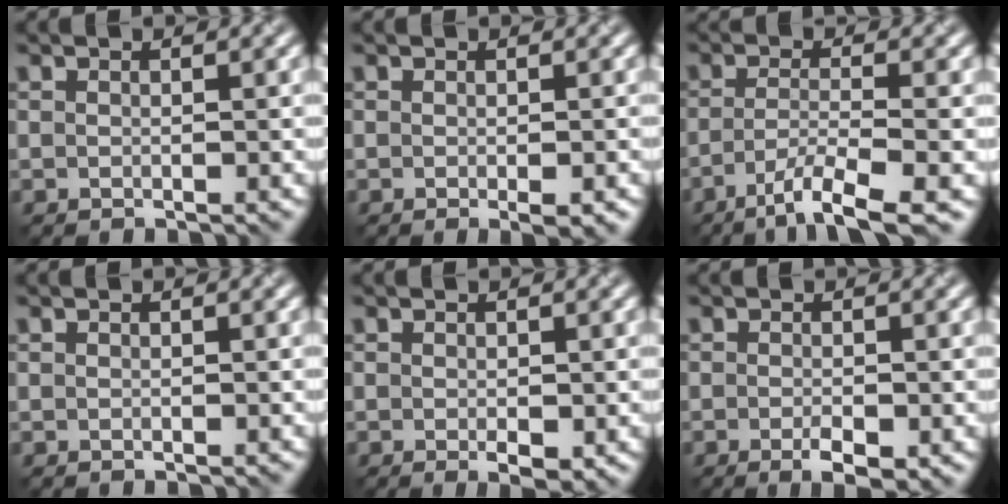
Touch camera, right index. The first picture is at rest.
{"total": 1.5, "force": [-0.6, 0.2, 1.4], "torque": [-0.019, -0.005, -0.007]}
{"total": 5.4, "force": [-3.0, 0.9, 4.4], "torque": [-0.073, -0.002, -0.058]}
{"total": 0.0}
{"total": 1.8, "force": [-0.5, 0.7, 1.6], "torque": [-0.024, -0.007, -0.002]}
{"total": 2.6, "force": [-1.0, 0.7, 2.3], "torque": [-0.037, -0.006, -0.015]}